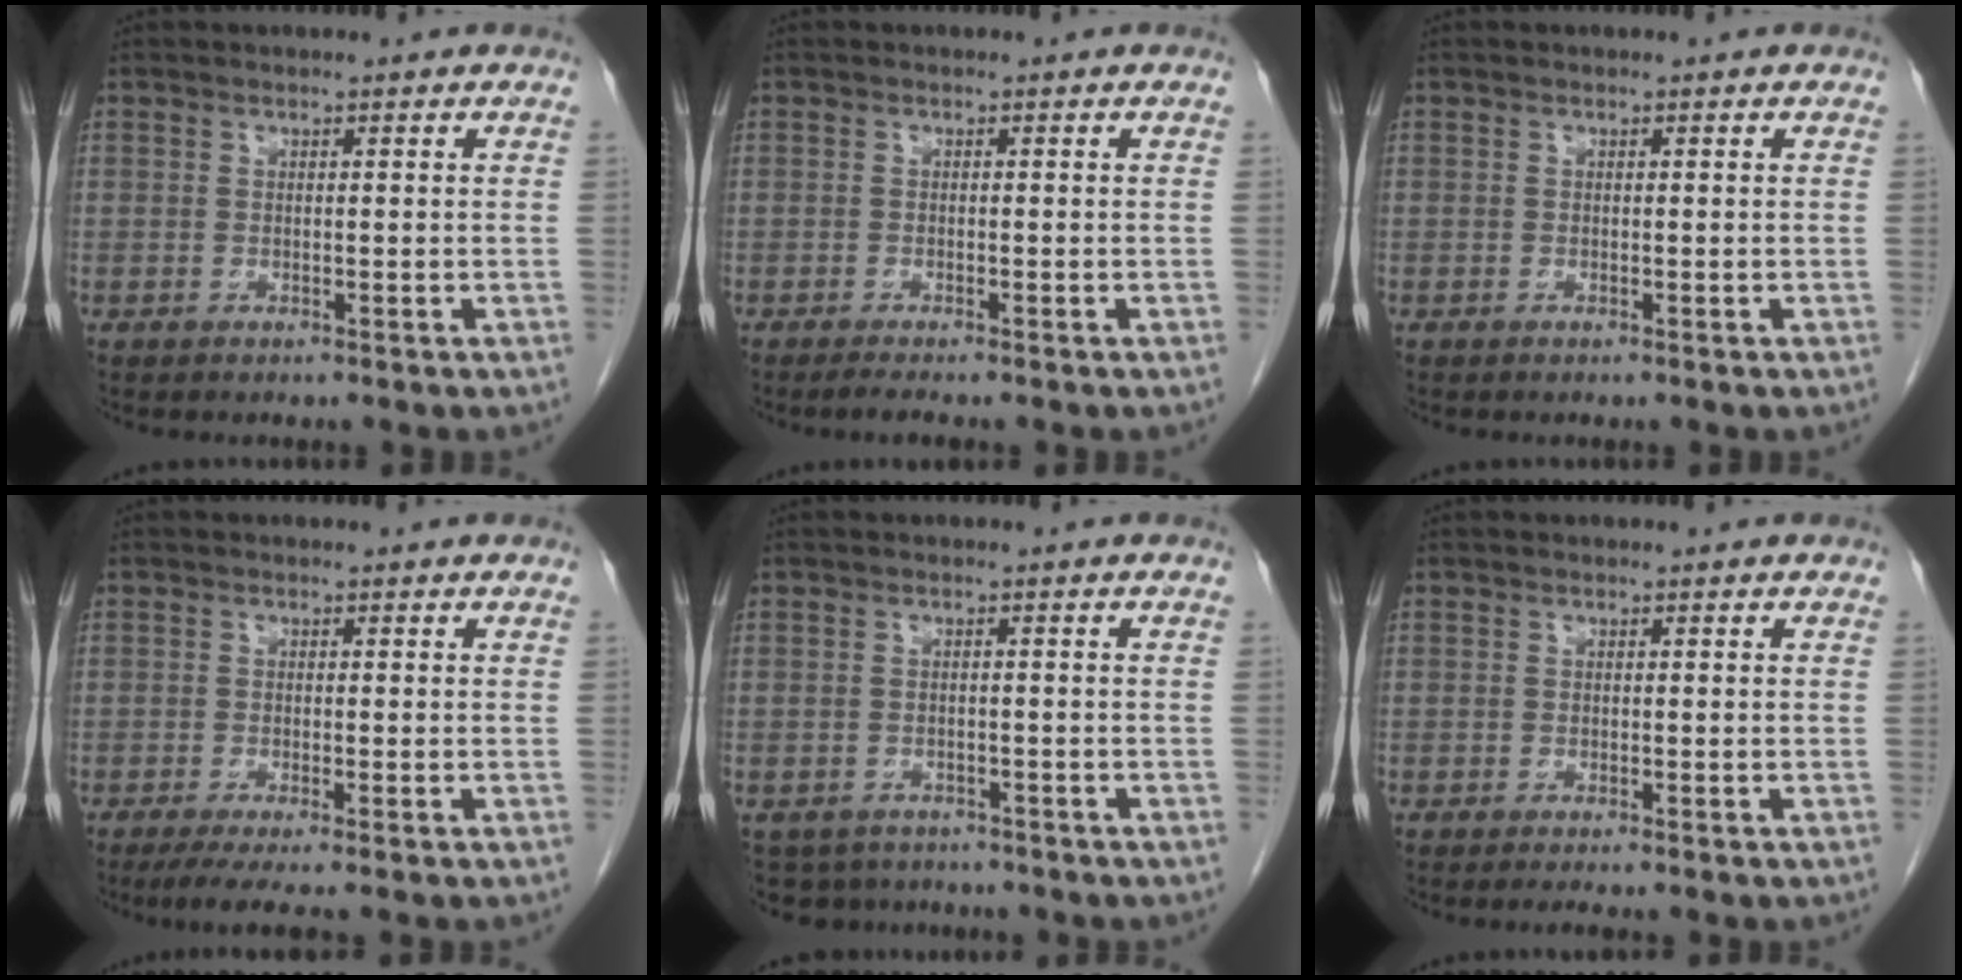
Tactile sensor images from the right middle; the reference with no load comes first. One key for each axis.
{"total": 1.8, "fx": -1.5, "fy": -0.1, "fz": 1.0, "tx": -0.024, "ty": -0.007, "tz": -0.025}
{"total": 0.0}
{"total": 3.7, "fx": -2.7, "fy": -0.1, "fz": 2.6, "tx": -0.042, "ty": -0.012, "tz": -0.048}
{"total": 5.5, "fx": -4.5, "fy": 3.1, "fz": 0.2, "tx": -0.003, "ty": 0.000, "tz": -0.062}
{"total": 0.9, "fx": -0.8, "fy": -0.2, "fz": 0.5, "tx": -0.008, "ty": -0.001, "tz": -0.012}